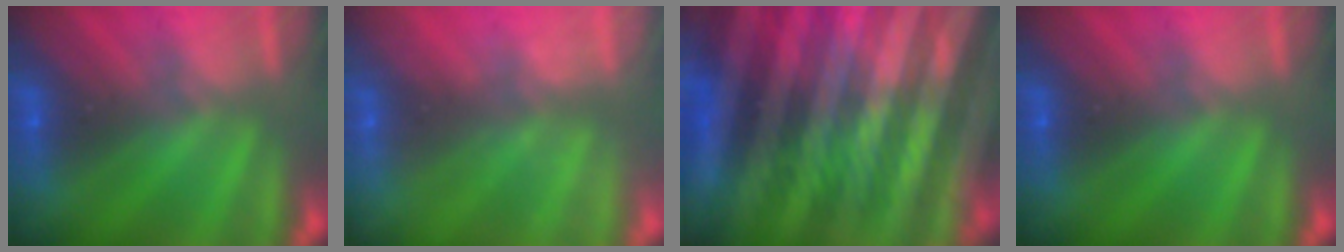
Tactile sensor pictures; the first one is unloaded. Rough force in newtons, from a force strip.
{"total": 2.1}
{"total": 7.8}
{"total": 0.0}